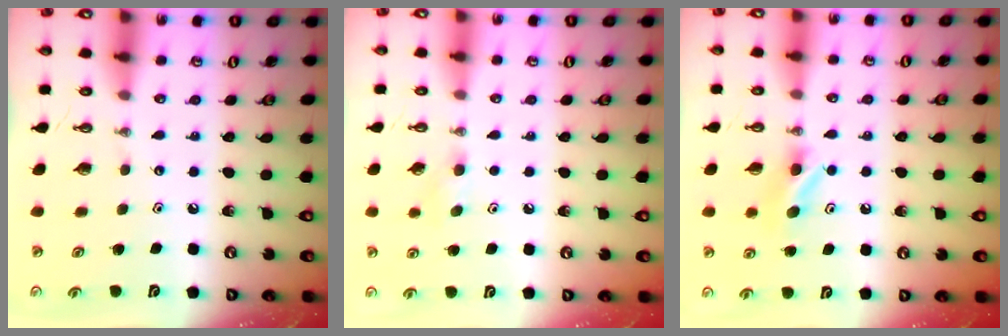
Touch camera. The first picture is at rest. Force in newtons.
{"total": 5.8, "press": 5.3, "slide": 2.4}
{"total": 5.7, "press": 5.5, "slide": 1.5}